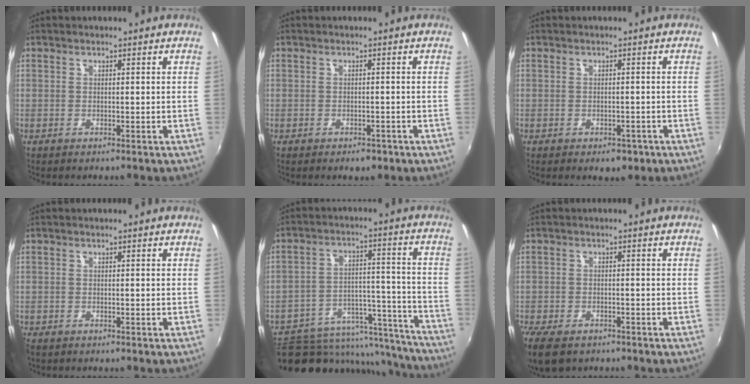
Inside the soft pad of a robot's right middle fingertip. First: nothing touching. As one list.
[{"total": 3.0, "force": [-2.0, 1.7, 1.4], "torque": [-0.028, -0.010, -0.025]}, {"total": 4.1, "force": [-2.4, 2.5, 2.1], "torque": [-0.039, -0.014, -0.027]}, {"total": 0.8, "force": [-0.7, 0.4, 0.1], "torque": [-0.006, -0.003, -0.015]}, {"total": 20.6, "force": [-16.2, 10.4, 7.4], "torque": [-0.131, 0.044, -0.192]}, {"total": 7.8, "force": [-5.7, 3.7, 3.9], "torque": [-0.107, -0.031, -0.107]}]